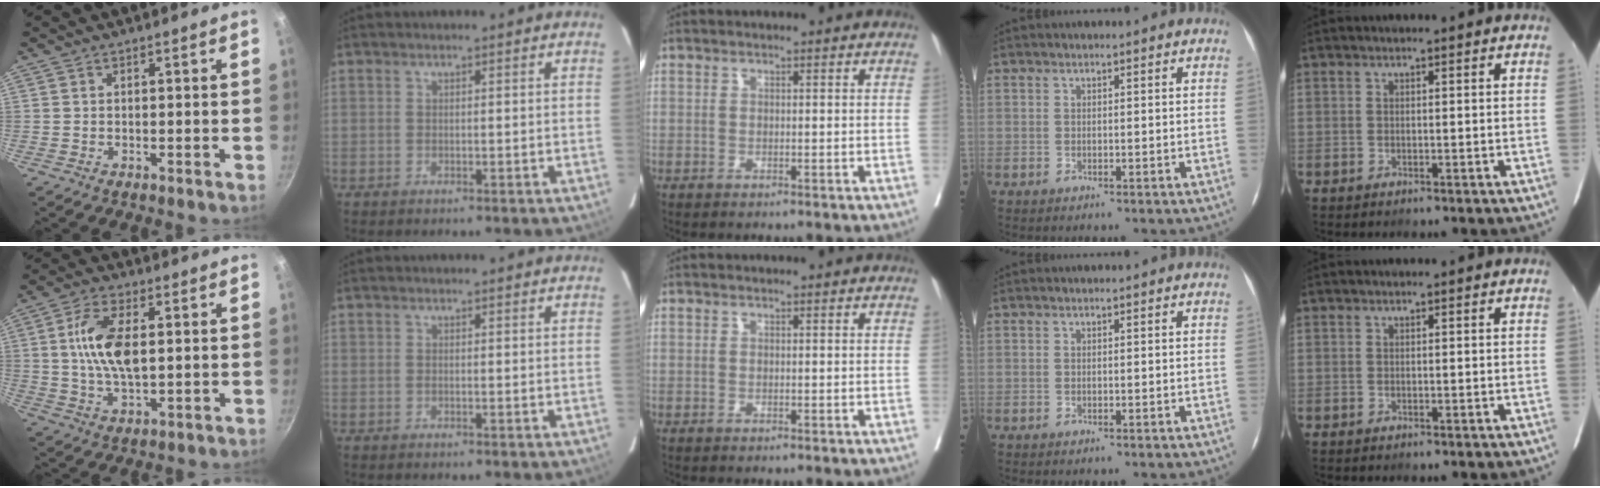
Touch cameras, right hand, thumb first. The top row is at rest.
{"thumb": {"total": 11.2, "force": [1.5, 5.2, 9.8], "torque": [-0.194, -0.002, 0.030]}}